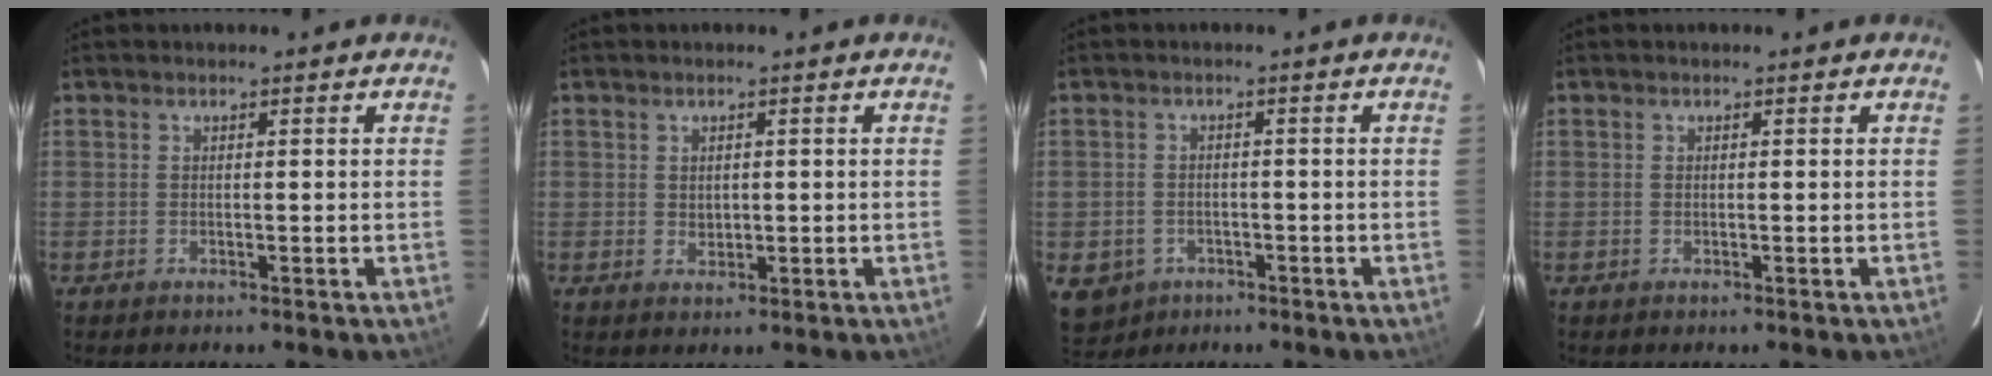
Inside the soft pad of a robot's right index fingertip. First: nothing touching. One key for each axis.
{"total": 1.8, "fx": 0.3, "fy": 1.5, "fz": 0.8, "tx": -0.010, "ty": 0.001, "tz": 0.009}
{"total": 7.2, "fx": -3.2, "fy": 6.0, "fz": 2.6, "tx": -0.068, "ty": 0.001, "tz": -0.036}
{"total": 0.0}